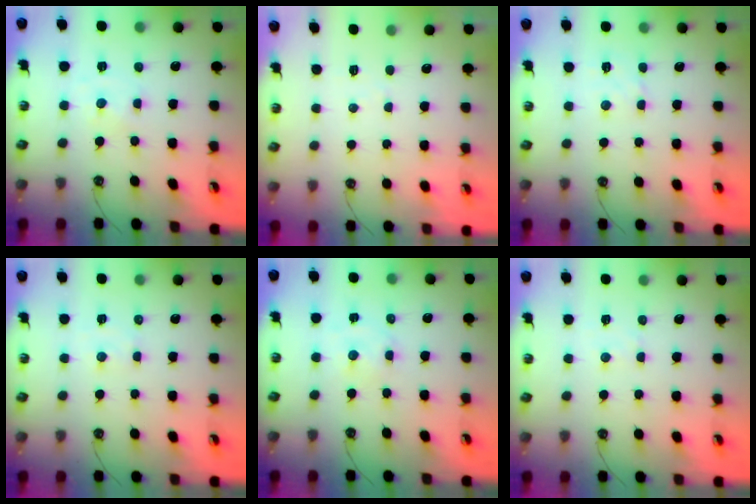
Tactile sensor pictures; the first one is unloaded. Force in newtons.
{"total": 3.6, "press": 3.5, "slide": 0.5}
{"total": 2.7, "press": 2.7, "slide": 0.4}
{"total": 3.4, "press": 3.4, "slide": 0.4}
{"total": 1.8, "press": 1.7, "slide": 0.4}
{"total": 2.9, "press": 2.9, "slide": 0.5}